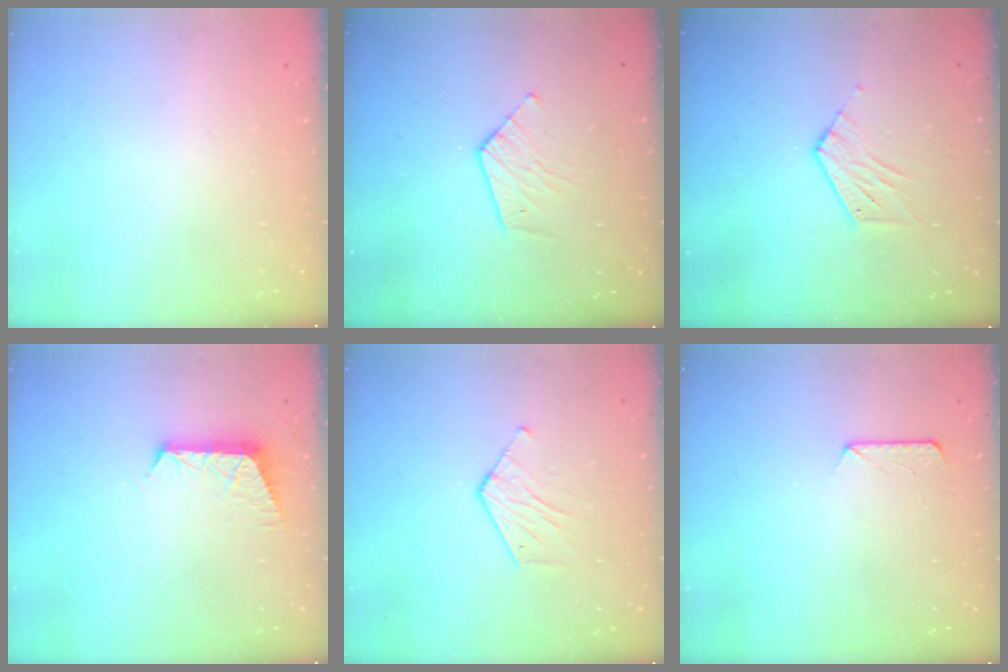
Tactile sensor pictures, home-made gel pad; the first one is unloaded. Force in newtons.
{"total": 6.1, "press": 6.1, "slide": 0.3}
{"total": 6.1, "press": 6.1, "slide": 0.3}
{"total": 6.8, "press": 6.8, "slide": 0.5}
{"total": 5.6, "press": 5.6, "slide": 0.5}
{"total": 7.6, "press": 7.6, "slide": 0.8}